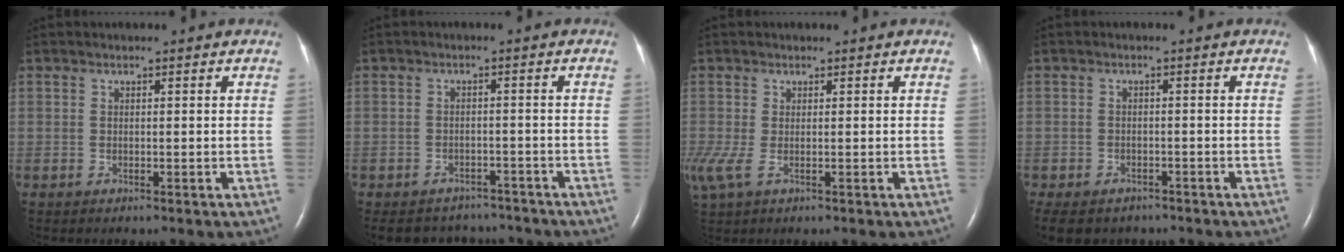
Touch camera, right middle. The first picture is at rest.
{"total": 8.4, "force": [-7.8, 3.2, 0.7], "torque": [-0.006, 0.011, -0.096]}
{"total": 4.0, "force": [-1.0, 1.5, 3.5], "torque": [-0.098, -0.011, -0.014]}
{"total": 11.2, "force": [-7.9, 6.8, 4.1], "torque": [-0.107, -0.015, -0.098]}